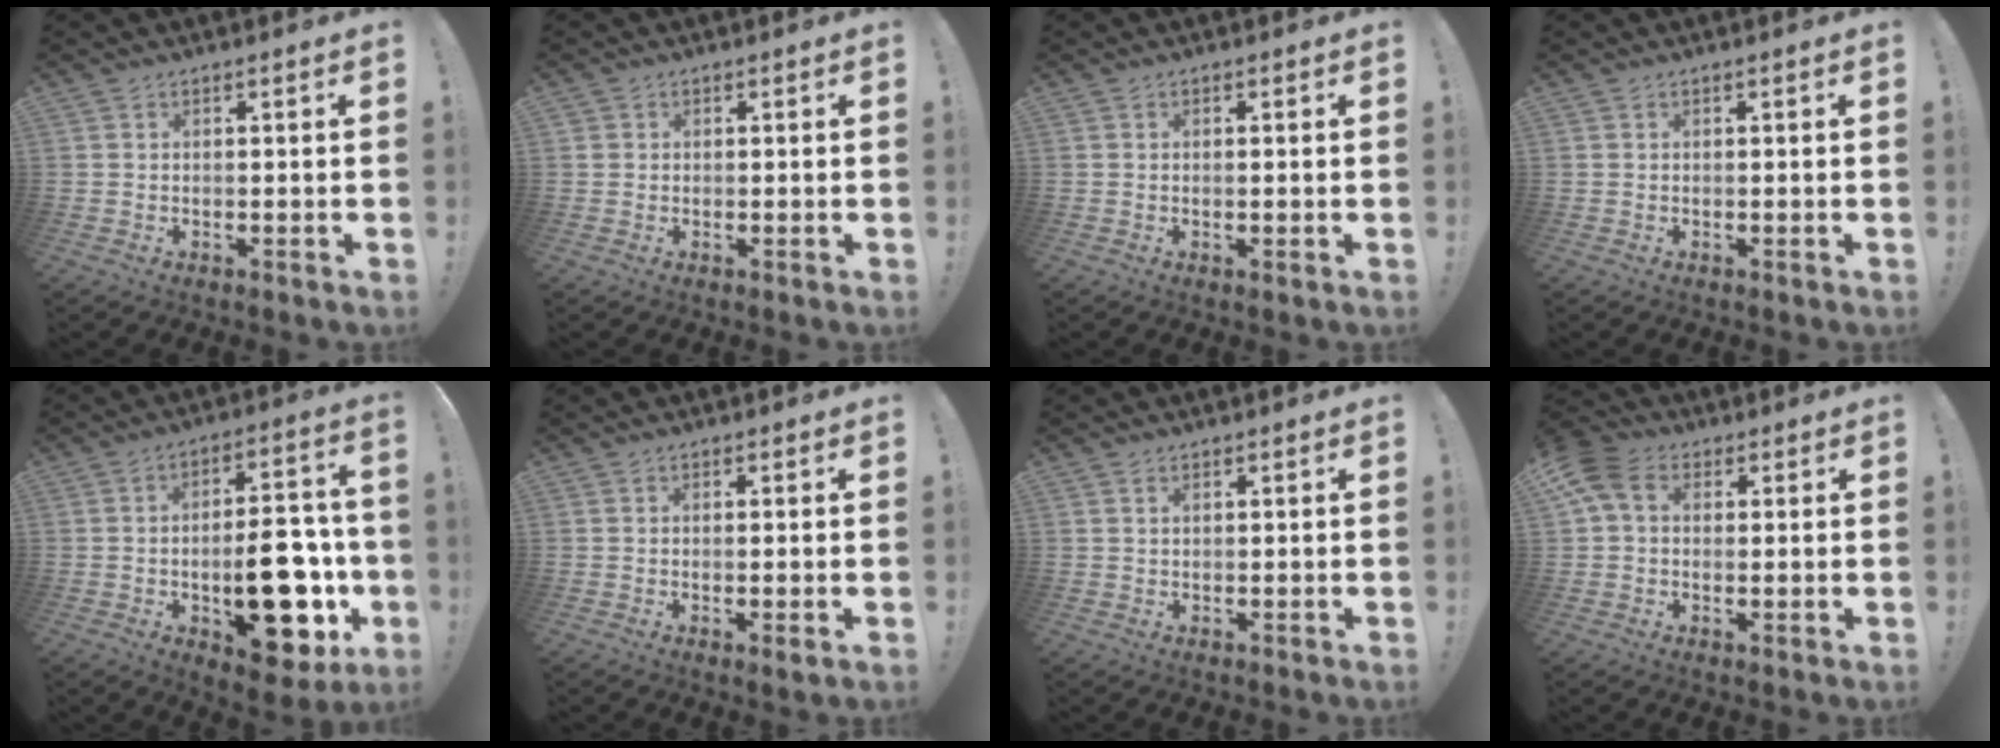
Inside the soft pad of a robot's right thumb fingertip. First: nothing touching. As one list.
[{"total": 1.0, "force": [0.4, 0.9, 0.2], "torque": [-0.011, 0.004, 0.009]}, {"total": 0.6, "force": [0.1, 0.0, 0.6], "torque": [-0.009, -0.002, 0.001]}, {"total": 0.0}, {"total": 21.6, "force": [-5.2, 10.5, 18.1], "torque": [-0.239, 0.027, -0.066]}, {"total": 2.0, "force": [0.1, -0.1, 2.0], "torque": [-0.029, -0.003, 0.001]}, {"total": 0.7, "force": [0.4, 0.2, 0.5], "torque": [-0.004, -0.001, 0.007]}, {"total": 9.1, "force": [2.8, 6.3, 5.9], "torque": [-0.119, 0.004, 0.058]}]